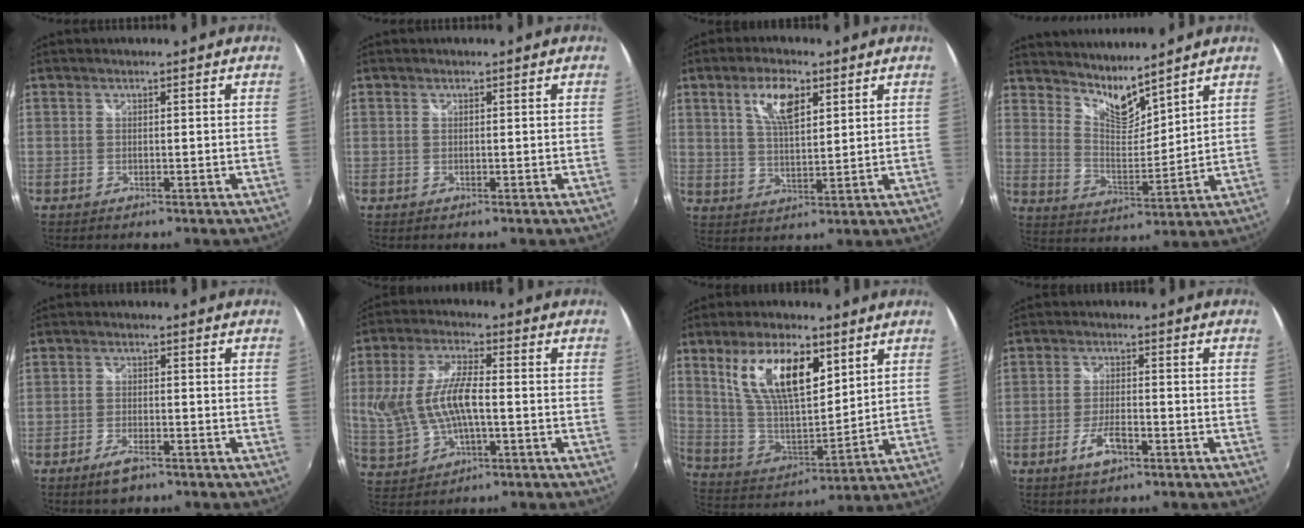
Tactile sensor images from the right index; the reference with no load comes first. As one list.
[{"total": 0.0}, {"total": 7.8, "force": [3.7, 3.2, 6.1], "torque": [-0.113, 0.009, 0.071]}, {"total": 8.0, "force": [7.2, 1.3, 3.1], "torque": [-0.047, -0.012, 0.133]}, {"total": 4.1, "force": [-2.9, 1.5, 2.4], "torque": [-0.061, -0.006, -0.054]}, {"total": 12.2, "force": [-0.9, 5.5, 10.8], "torque": [-0.228, 0.002, -0.007]}, {"total": 14.7, "force": [7.9, 5.7, 11.0], "torque": [-0.204, -0.003, 0.162]}, {"total": 4.9, "force": [-2.7, 1.7, 3.7], "torque": [-0.082, -0.004, -0.049]}]